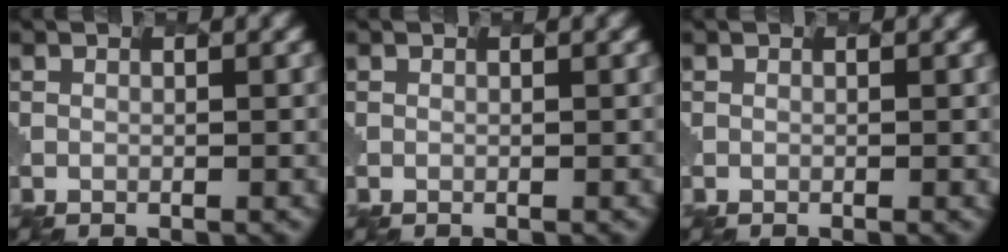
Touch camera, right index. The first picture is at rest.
{"total": 0.0}
{"total": 0.0}